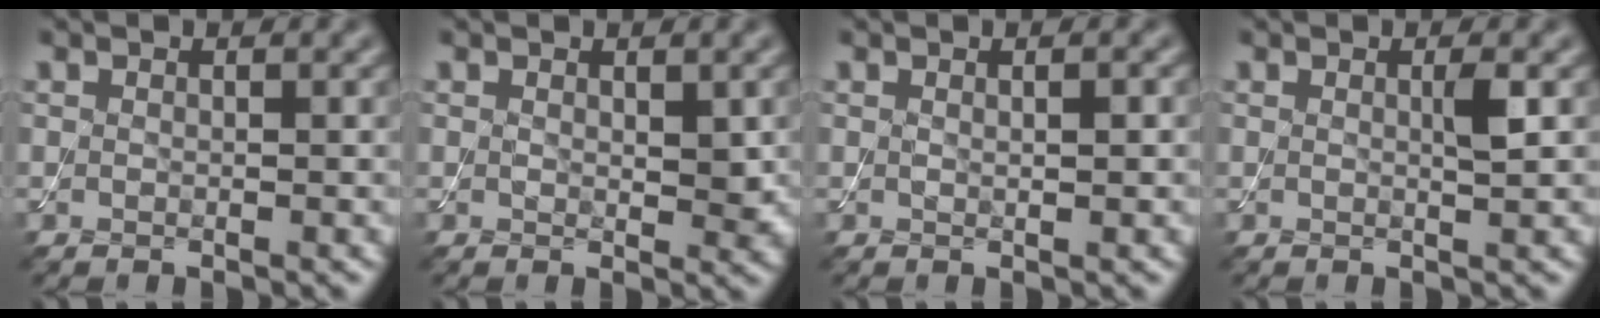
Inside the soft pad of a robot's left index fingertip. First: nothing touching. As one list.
[{"total": 1.7, "force": [0.4, 0.9, 1.4], "torque": [-0.019, -0.006, 0.010]}, {"total": 0.9, "force": [0.1, 0.1, 0.8], "torque": [-0.015, 0.001, 0.002]}, {"total": 1.2, "force": [0.3, 0.0, 1.2], "torque": [-0.022, 0.002, 0.002]}]